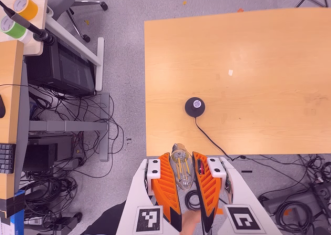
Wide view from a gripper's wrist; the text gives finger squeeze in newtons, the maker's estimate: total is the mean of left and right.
{"total": 21.2, "left": 25.5, "right": 16.9}